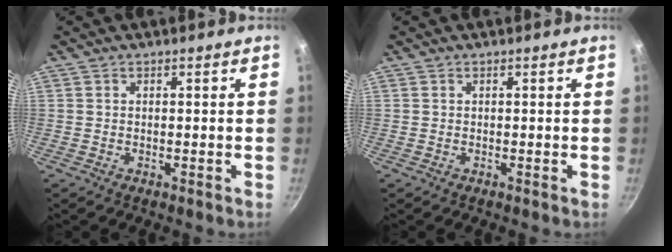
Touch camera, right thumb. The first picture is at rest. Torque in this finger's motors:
{"motor_torque": [0.29, 0.02, 0.20, -0.28, 0.01]}